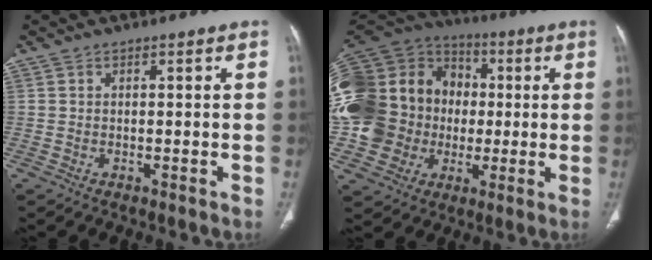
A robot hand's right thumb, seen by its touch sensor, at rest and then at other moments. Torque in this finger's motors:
{"motor_torque": [0.69, 0.51, 1.60, 0.17, 0.76]}